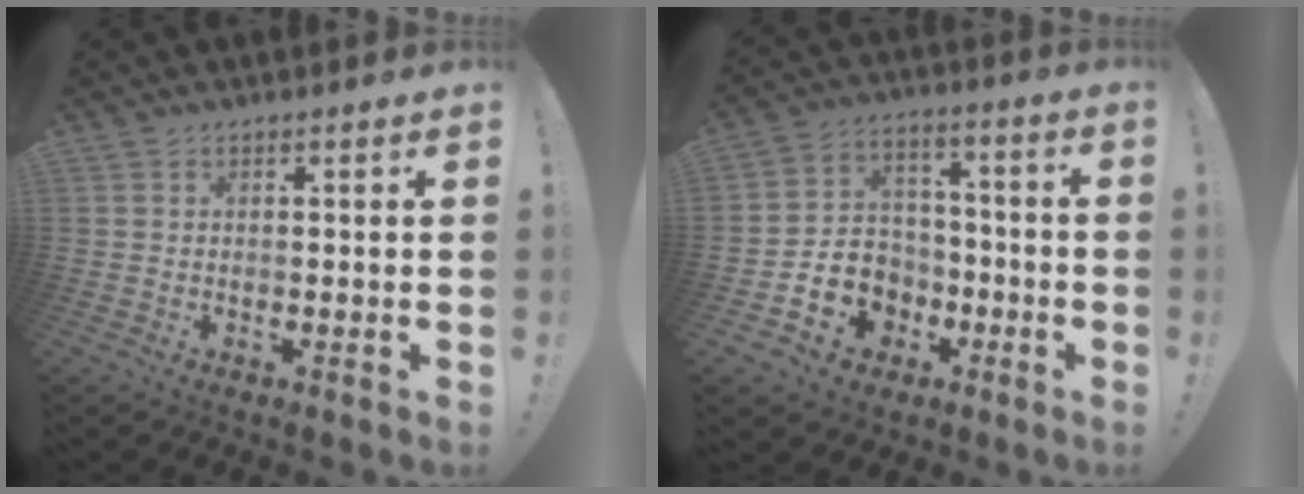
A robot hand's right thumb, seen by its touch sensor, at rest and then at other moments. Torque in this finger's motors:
{"motor_torque": [1.24, 1.23, 0.87, -0.89, 0.01]}